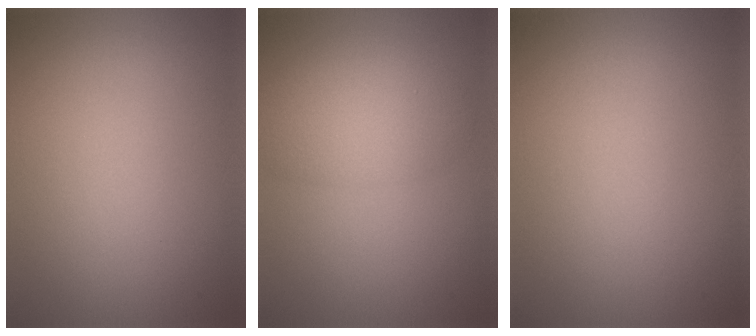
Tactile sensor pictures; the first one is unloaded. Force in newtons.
{"total": 3.4, "press": 3.4, "slide": 0.3}
{"total": 0.0}